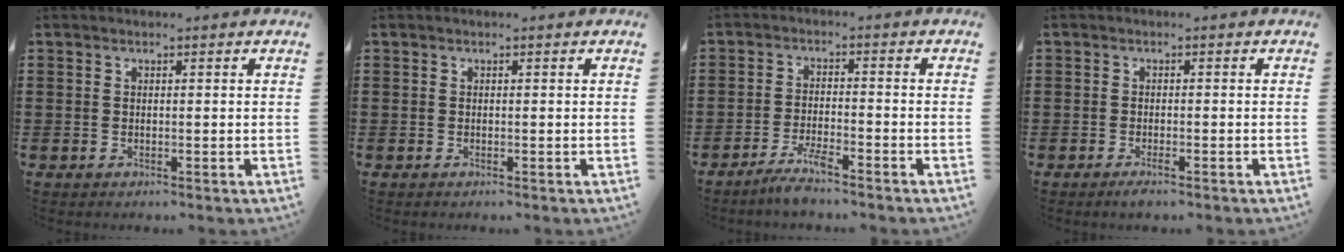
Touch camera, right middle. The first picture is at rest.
{"total": 0.0}
{"total": 3.8, "force": [-3.1, 0.2, 2.2], "torque": [-0.052, -0.004, -0.060]}
{"total": 1.2, "force": [-0.8, 0.2, 0.9], "torque": [-0.017, -0.005, -0.013]}